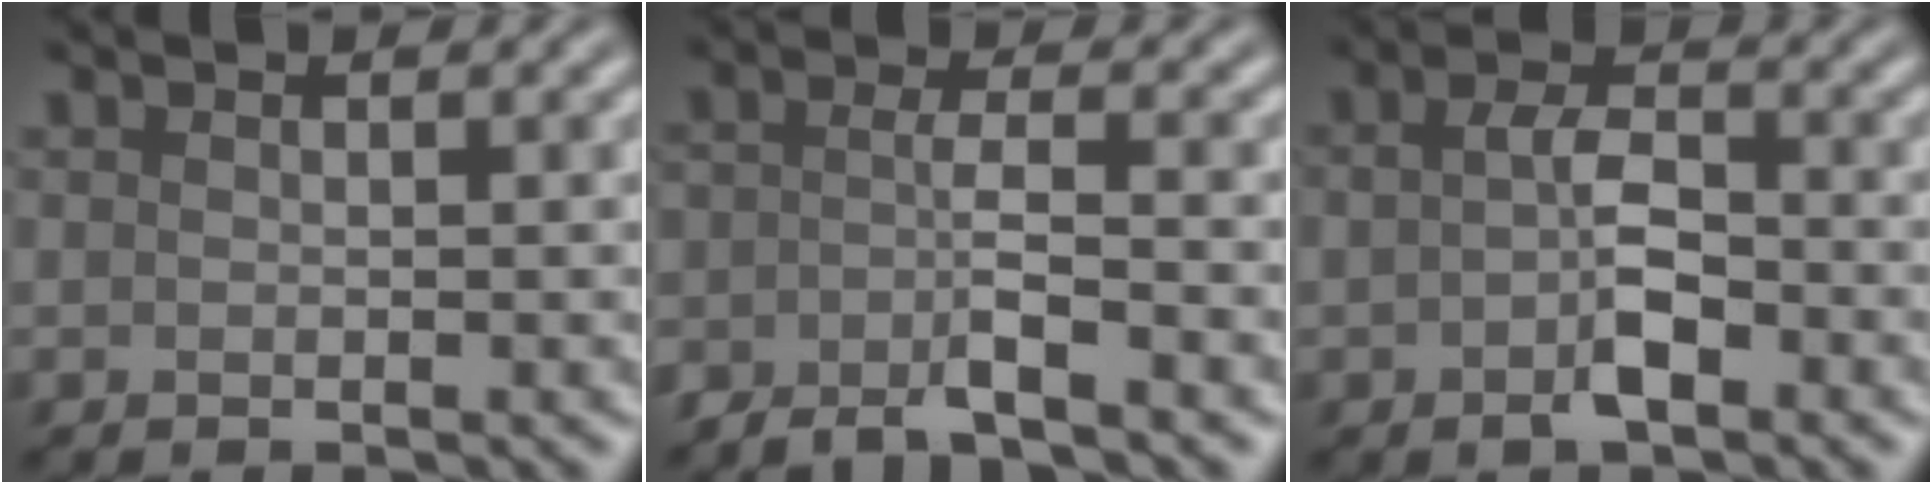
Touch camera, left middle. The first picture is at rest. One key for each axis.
{"total": 3.2, "fx": -2.3, "fy": 0.3, "fz": 2.1, "tx": -0.037, "ty": 0.002, "tz": -0.051}
{"total": 3.6, "fx": -1.0, "fy": 1.6, "fz": 3.0, "tx": -0.056, "ty": 0.001, "tz": -0.022}